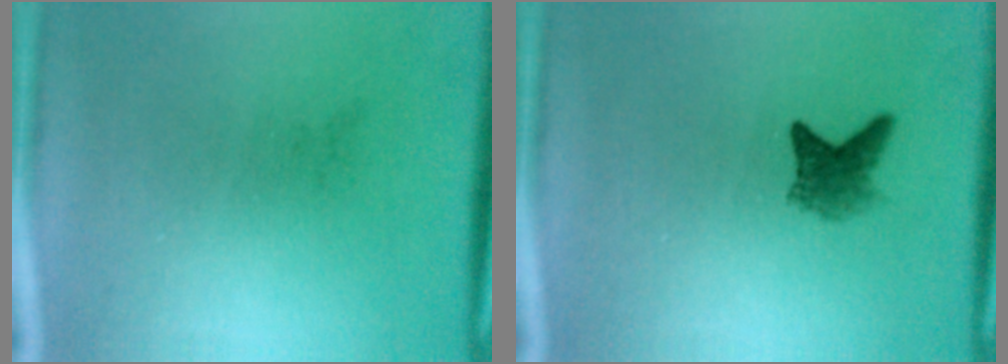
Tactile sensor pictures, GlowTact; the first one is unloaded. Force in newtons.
{"total": 2.7}